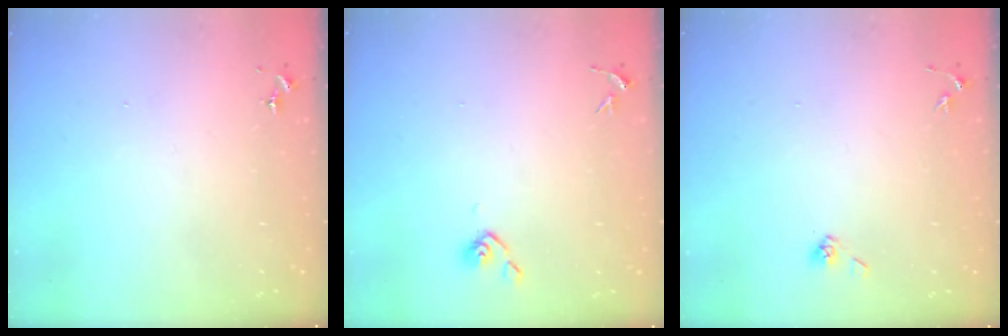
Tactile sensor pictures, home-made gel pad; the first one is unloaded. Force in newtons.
{"total": 3.8, "press": 3.7, "slide": 0.8}
{"total": 3.8, "press": 3.3, "slide": 1.8}